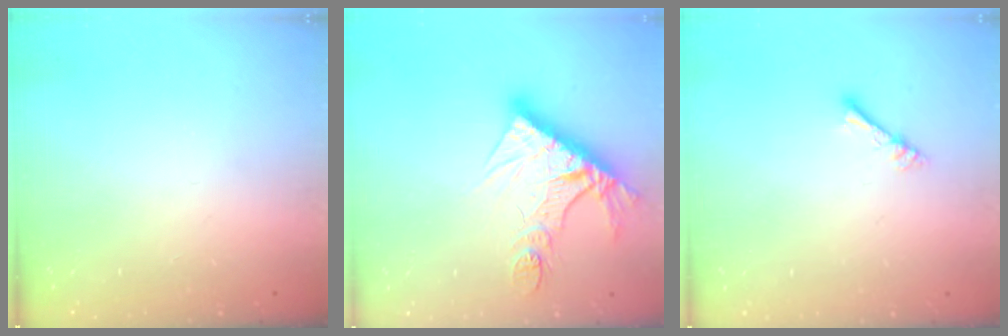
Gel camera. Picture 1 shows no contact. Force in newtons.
{"total": 13.1, "press": 13.1, "slide": 1.4}
{"total": 2.8, "press": 2.8, "slide": 0.4}